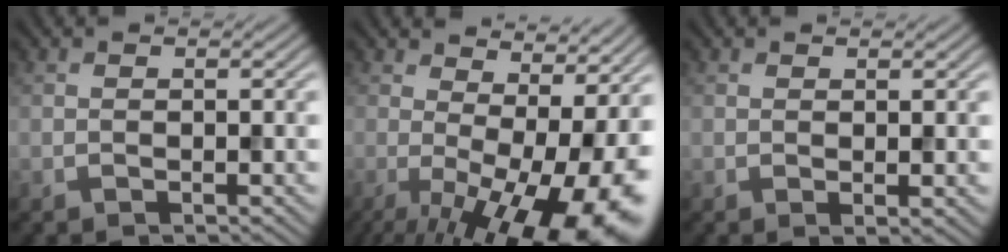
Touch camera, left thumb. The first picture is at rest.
{"total": 17.1, "force": [-2.3, 7.0, 15.5], "torque": [-0.188, -0.012, -0.009]}
{"total": 1.0, "force": [0.5, 0.2, 0.8], "torque": [-0.011, -0.003, 0.009]}